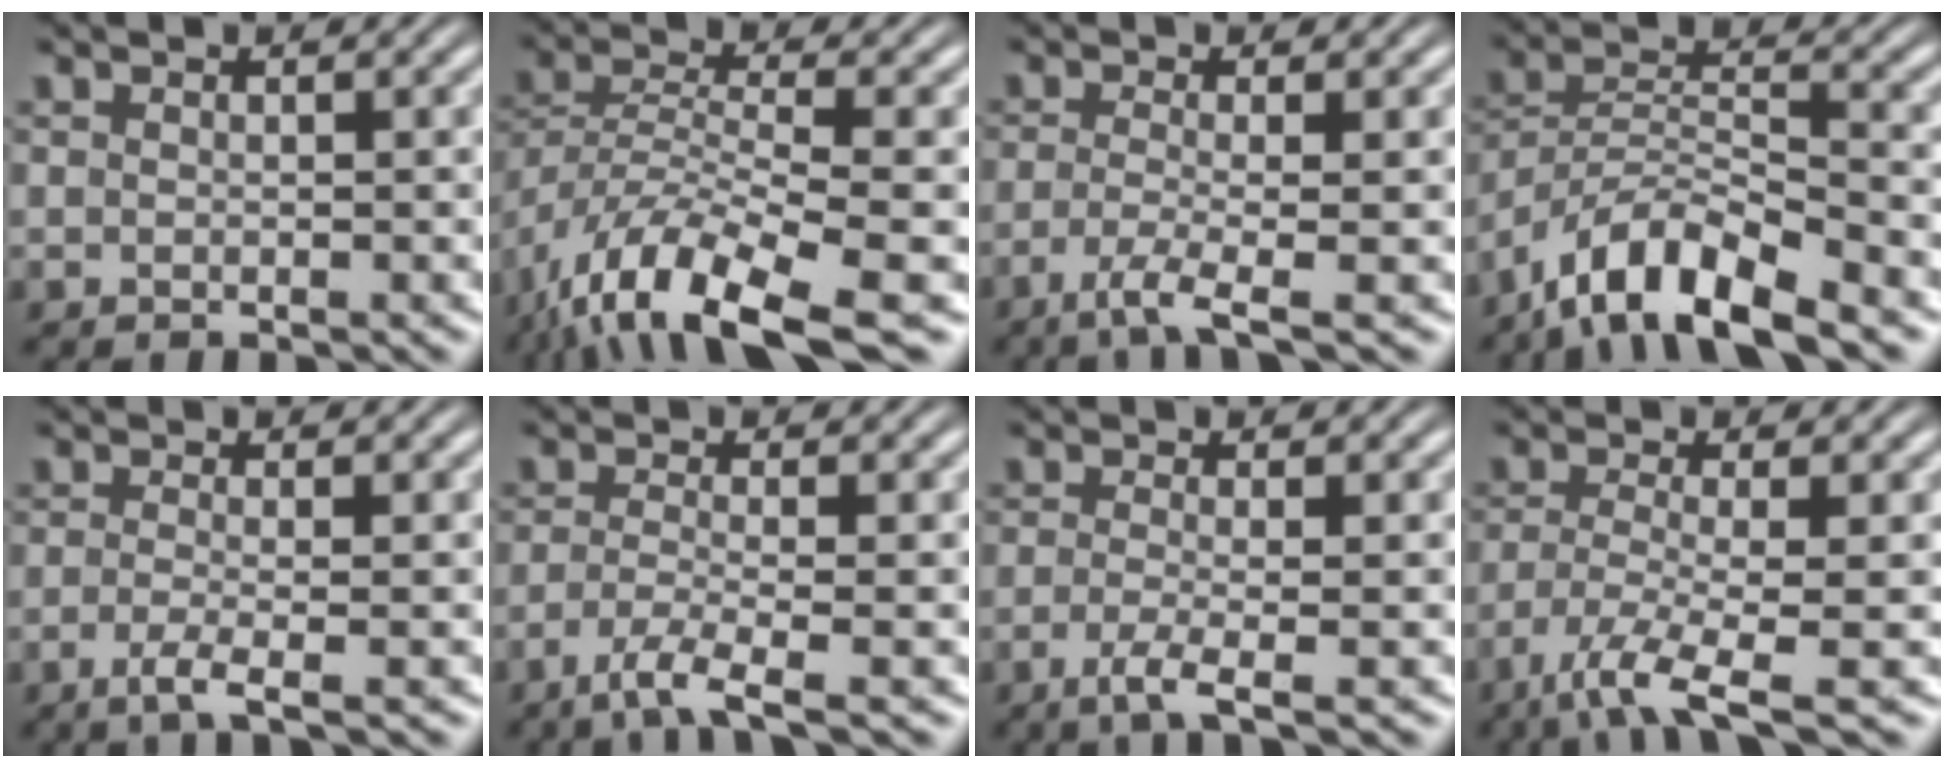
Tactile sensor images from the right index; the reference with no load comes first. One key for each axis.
{"total": 8.9, "fx": -5.8, "fy": 3.5, "fz": 5.8, "tx": -0.132, "ty": -0.044, "tz": -0.063}
{"total": 3.6, "fx": -2.3, "fy": 0.1, "fz": 2.8, "tx": -0.065, "ty": -0.031, "tz": -0.024}
{"total": 7.8, "fx": -4.1, "fy": 4.3, "fz": 5.1, "tx": -0.111, "ty": -0.035, "tz": -0.053}
{"total": 2.6, "fx": -1.6, "fy": -0.1, "fz": 2.0, "tx": -0.051, "ty": -0.022, "tz": -0.019}
{"total": 4.0, "fx": -2.8, "fy": 0.3, "fz": 3.0, "tx": -0.066, "ty": -0.029, "tz": -0.030}
{"total": 2.9, "fx": -1.7, "fy": 0.0, "fz": 2.3, "tx": -0.056, "ty": -0.026, "tz": -0.019}
{"total": 6.1, "fx": -3.4, "fy": 1.9, "fz": 4.6, "tx": -0.095, "ty": -0.046, "tz": -0.034}